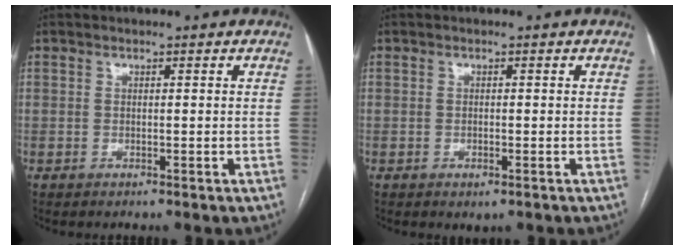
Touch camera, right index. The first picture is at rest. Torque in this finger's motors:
{"motor_torque": [0.42, -0.03, 0.13, 0.01]}